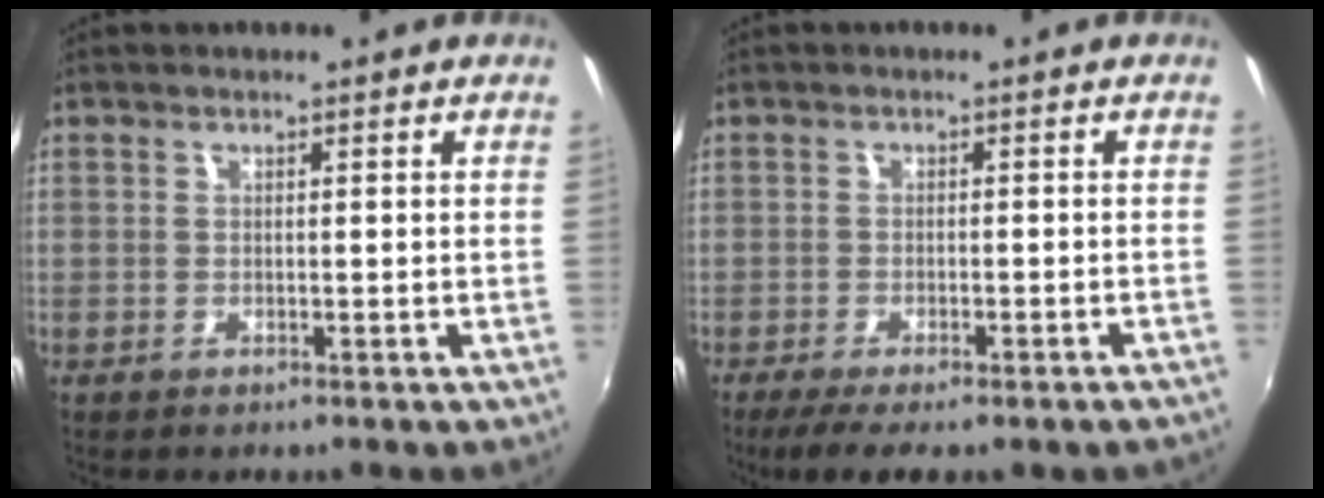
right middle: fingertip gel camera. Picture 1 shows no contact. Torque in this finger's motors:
{"motor_torque": [1.14, -1.00, 0.15, 0.08]}